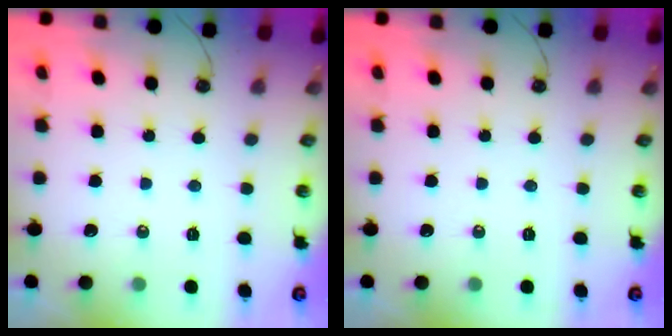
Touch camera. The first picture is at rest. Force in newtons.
{"total": 0.0}